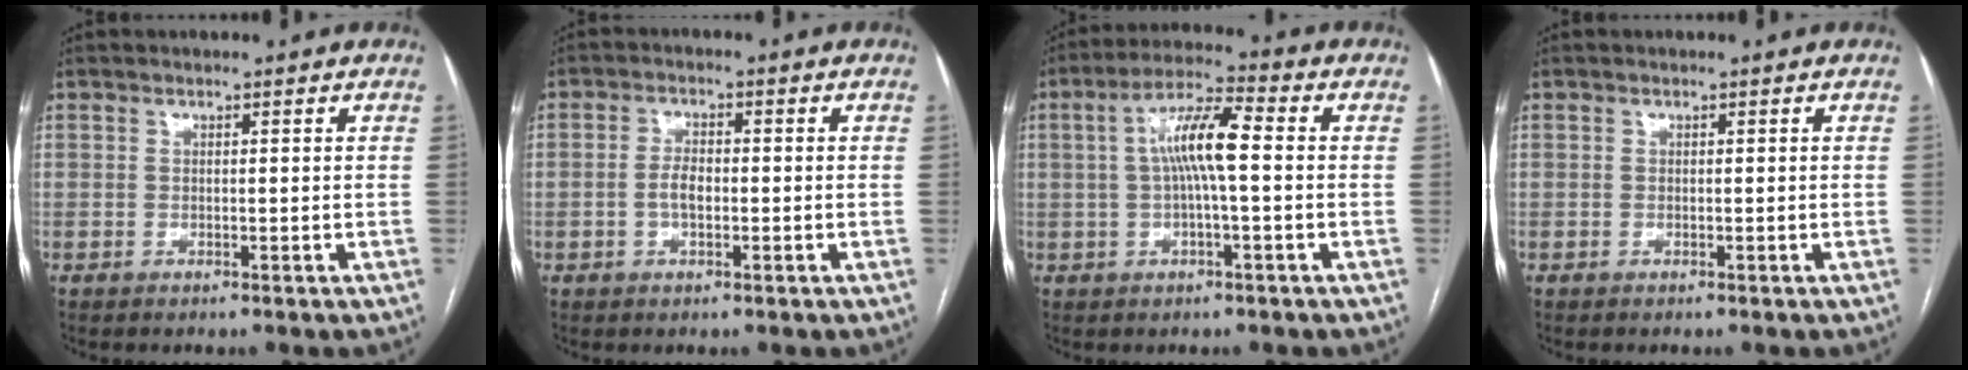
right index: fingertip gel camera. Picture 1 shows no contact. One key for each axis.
{"total": 2.9, "fx": -0.5, "fy": 1.3, "fz": 2.6, "tx": -0.055, "ty": 0.005, "tz": -0.007}
{"total": 8.4, "fx": 0.4, "fy": 1.2, "fz": 8.3, "tx": -0.157, "ty": 0.021, "tz": 0.003}
{"total": 0.0}